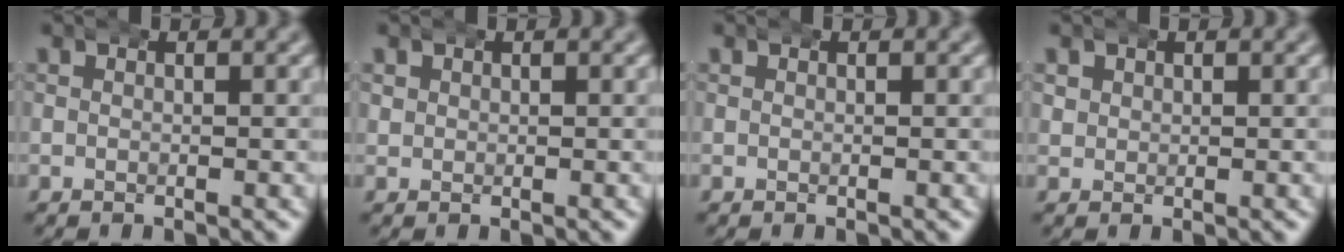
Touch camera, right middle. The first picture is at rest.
{"total": 1.2, "force": [0.4, 1.1, 0.4], "torque": [-0.012, -0.002, 0.011]}
{"total": 0.0}
{"total": 1.6, "force": [0.6, 1.4, 0.5], "torque": [-0.012, -0.003, 0.014]}